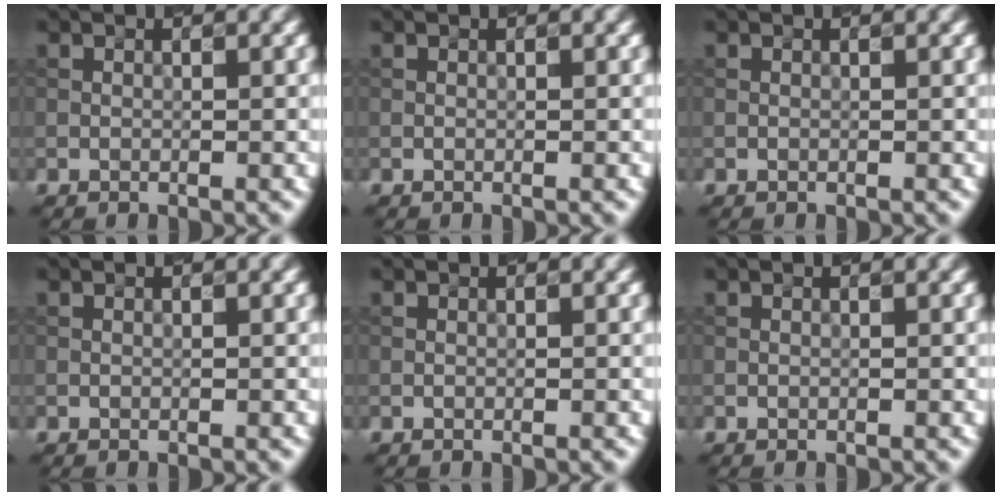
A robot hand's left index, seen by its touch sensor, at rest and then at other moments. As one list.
[{"total": 0.0}, {"total": 0.0}, {"total": 0.0}, {"total": 0.0}, {"total": 0.0}]